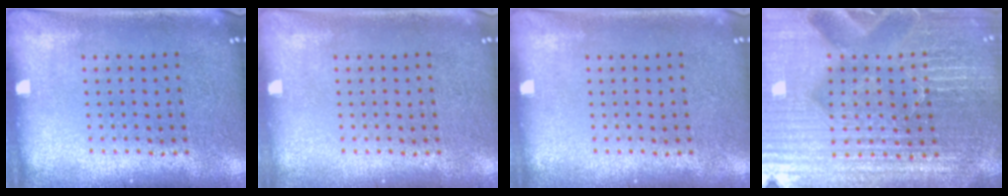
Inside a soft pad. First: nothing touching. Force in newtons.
{"total": 0.0}
{"total": 0.0}
{"total": 6.3, "press": 5.6, "slide": 2.9}